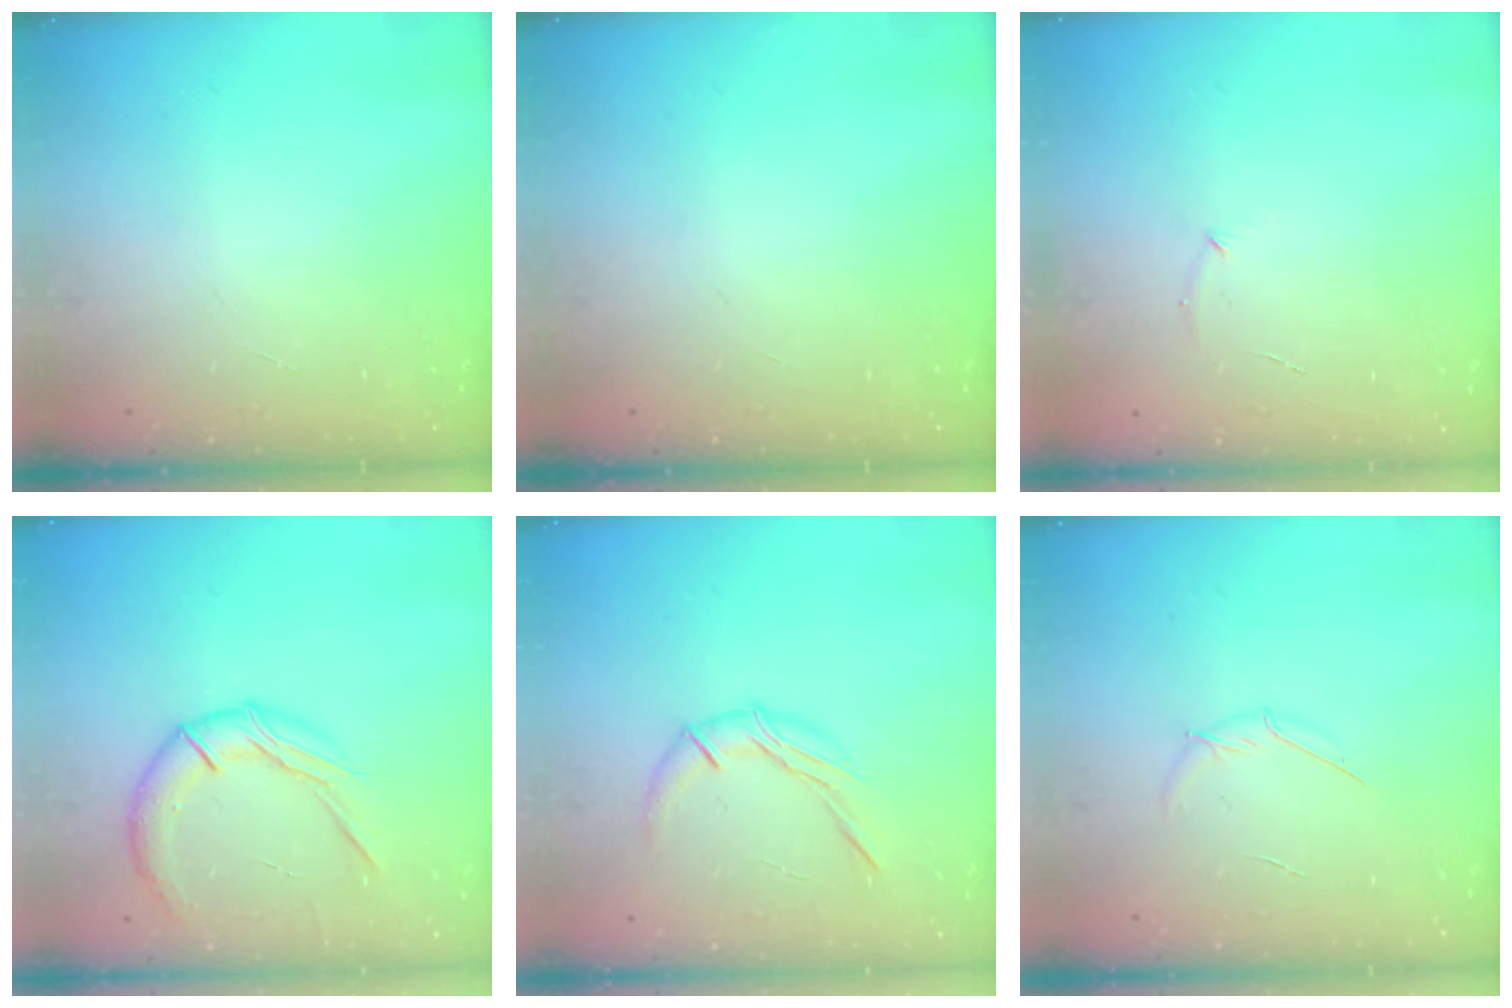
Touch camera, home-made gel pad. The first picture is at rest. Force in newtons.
{"total": 0.0}
{"total": 4.2, "press": 4.0, "slide": 1.1}
{"total": 13.4, "press": 13.4, "slide": 1.3}
{"total": 8.9, "press": 8.9, "slide": 0.3}
{"total": 5.0, "press": 4.9, "slide": 1.3}